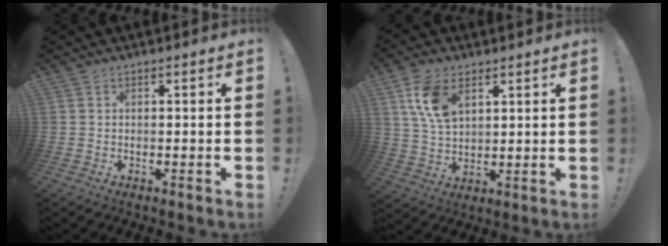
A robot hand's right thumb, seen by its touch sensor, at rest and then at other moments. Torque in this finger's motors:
{"motor_torque": [0.03, 0.19, 0.52, 0.43, 0.06]}